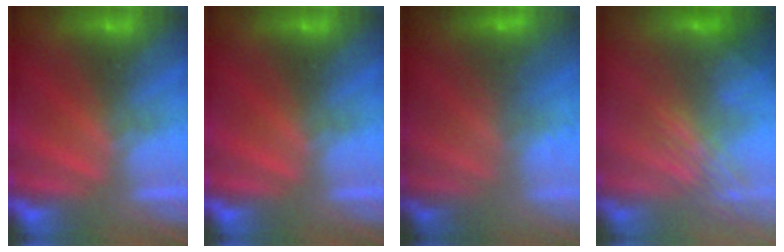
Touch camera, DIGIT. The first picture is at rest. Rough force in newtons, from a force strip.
{"total": 0.0}
{"total": 2.7}
{"total": 2.7}